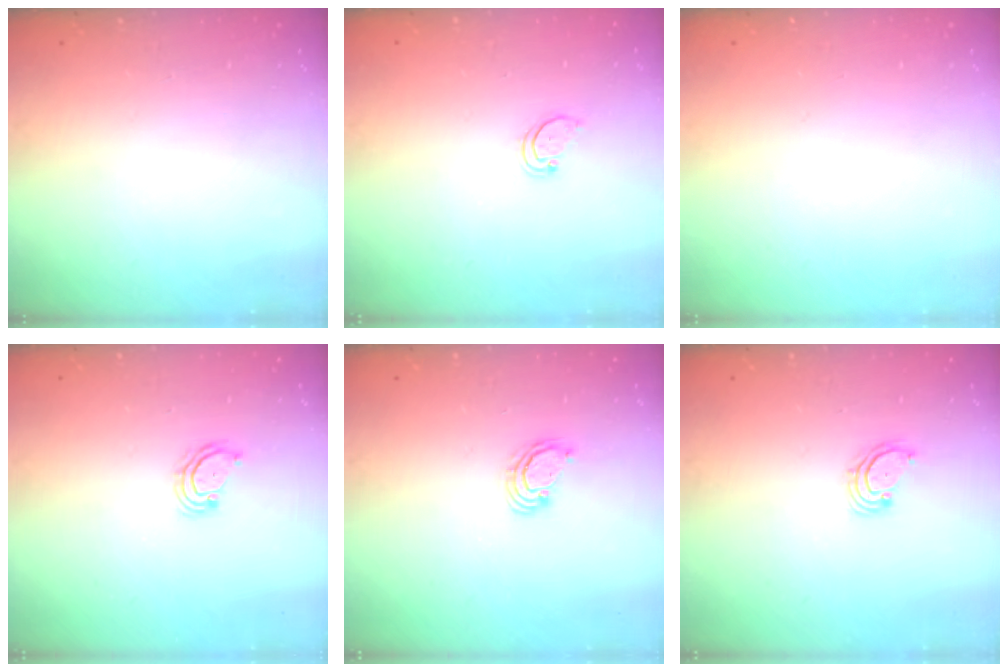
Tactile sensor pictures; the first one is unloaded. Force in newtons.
{"total": 2.2, "press": 2.2, "slide": 0.2}
{"total": 0.0}
{"total": 3.6, "press": 3.6, "slide": 0.4}
{"total": 2.5, "press": 2.5, "slide": 0.2}
{"total": 2.6, "press": 2.6, "slide": 0.3}